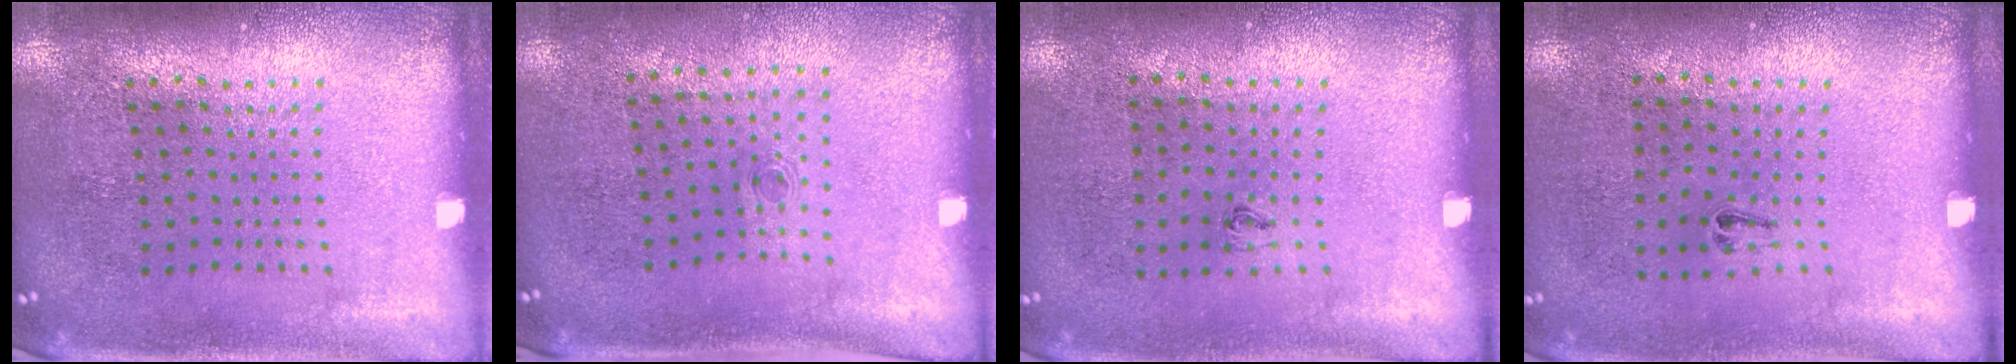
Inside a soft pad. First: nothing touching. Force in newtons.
{"total": 0.6, "press": 0.3, "slide": 0.5}
{"total": 0.5, "press": 0.2, "slide": 0.5}
{"total": 0.5, "press": 0.3, "slide": 0.5}